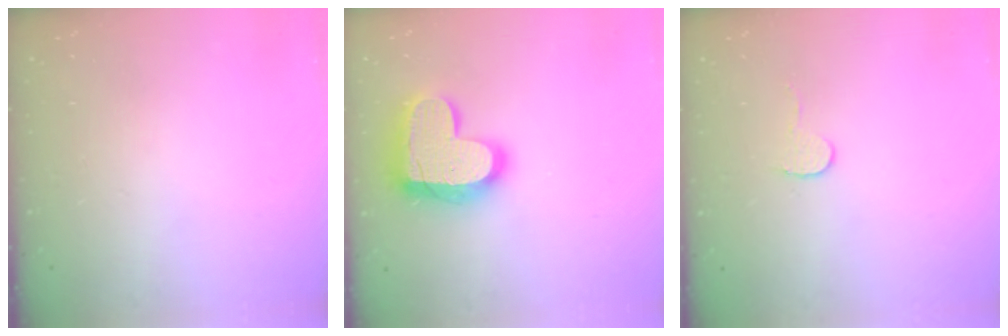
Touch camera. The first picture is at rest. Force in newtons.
{"total": 17.9, "press": 17.9, "slide": 1.4}
{"total": 5.5, "press": 5.5, "slide": 0.4}